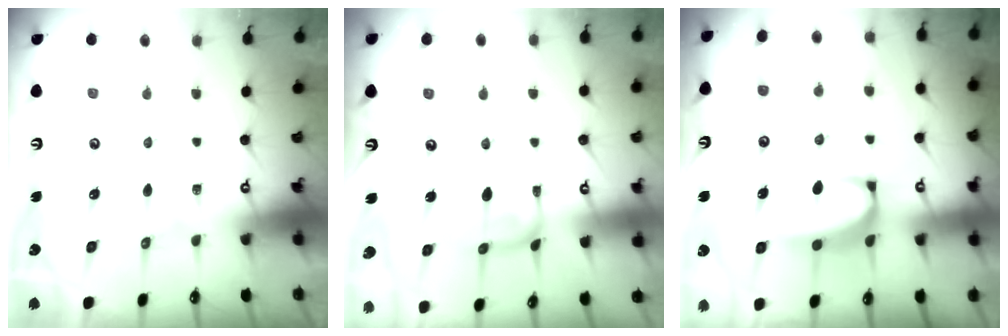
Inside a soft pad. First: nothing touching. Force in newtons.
{"total": 1.7, "press": 1.7, "slide": 0.4}
{"total": 2.4, "press": 2.3, "slide": 0.7}